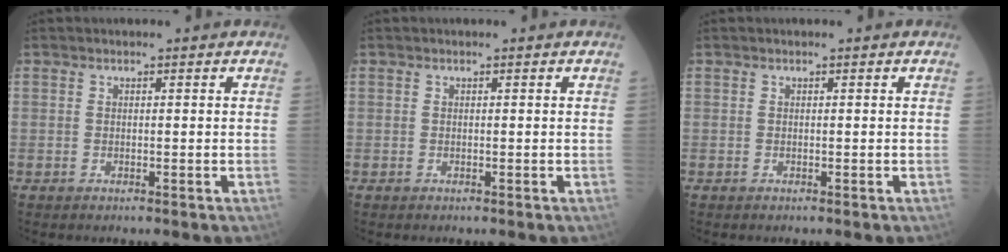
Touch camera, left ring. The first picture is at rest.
{"total": 0.0}
{"total": 0.0}